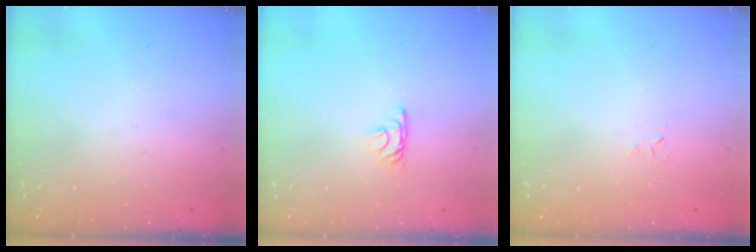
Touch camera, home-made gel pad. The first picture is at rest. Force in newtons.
{"total": 4.3, "press": 4.3, "slide": 0.7}
{"total": 2.6, "press": 2.6, "slide": 0.4}